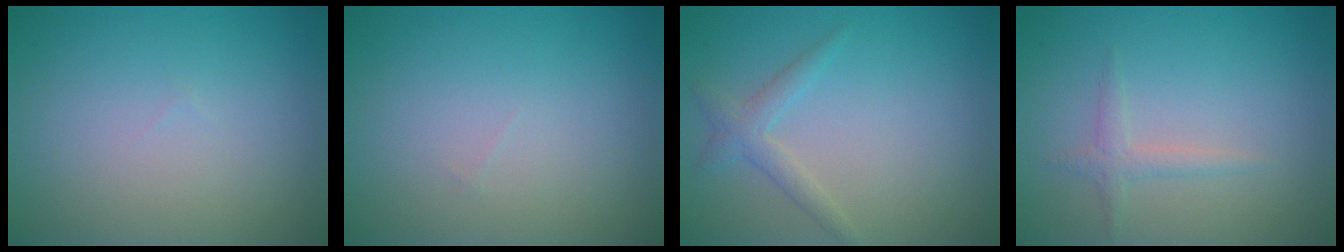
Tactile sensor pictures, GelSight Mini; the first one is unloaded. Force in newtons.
{"total": 0.0}
{"total": 1.8, "press": 1.8, "slide": 0.1}
{"total": 1.3, "press": 1.3, "slide": 0.1}